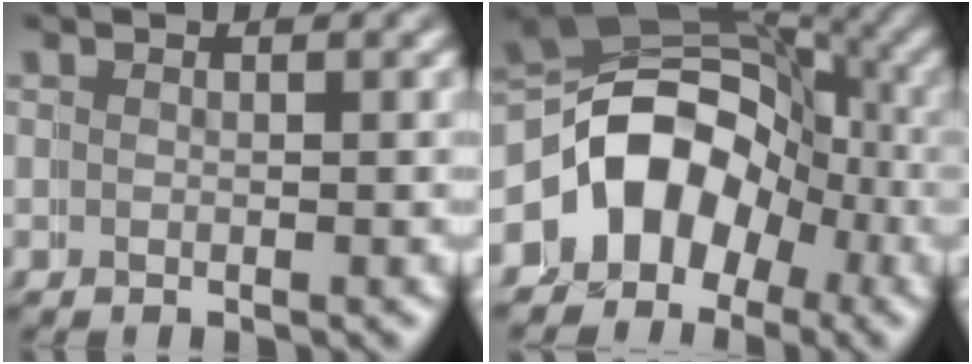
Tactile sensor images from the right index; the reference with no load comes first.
{"total": 14.0, "force": [-0.4, 11.7, 7.7], "torque": [-0.151, -0.022, -0.013]}